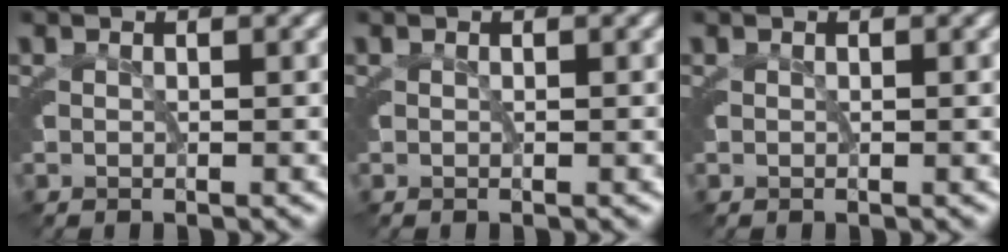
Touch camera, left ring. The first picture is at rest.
{"total": 0.0}
{"total": 0.0}